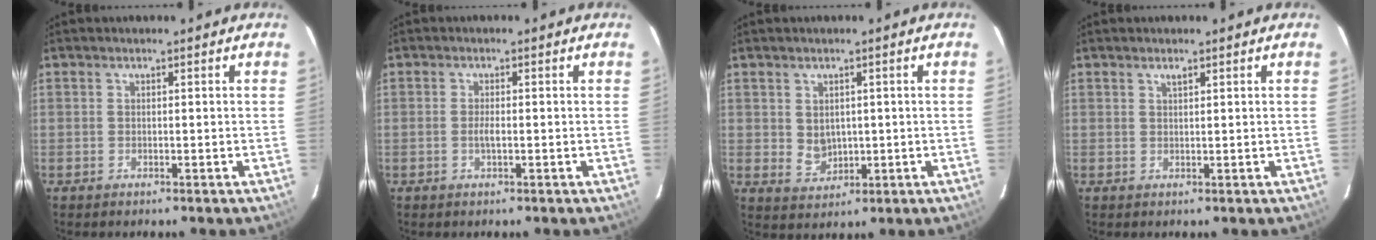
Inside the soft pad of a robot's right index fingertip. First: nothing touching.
{"total": 1.6, "force": [-0.4, 0.4, 1.5], "torque": [-0.031, 0.000, -0.008]}
{"total": 3.9, "force": [0.7, 3.2, 2.0], "torque": [-0.036, 0.000, 0.024]}
{"total": 0.9, "force": [0.7, 0.3, 0.6], "torque": [-0.011, 0.003, 0.012]}